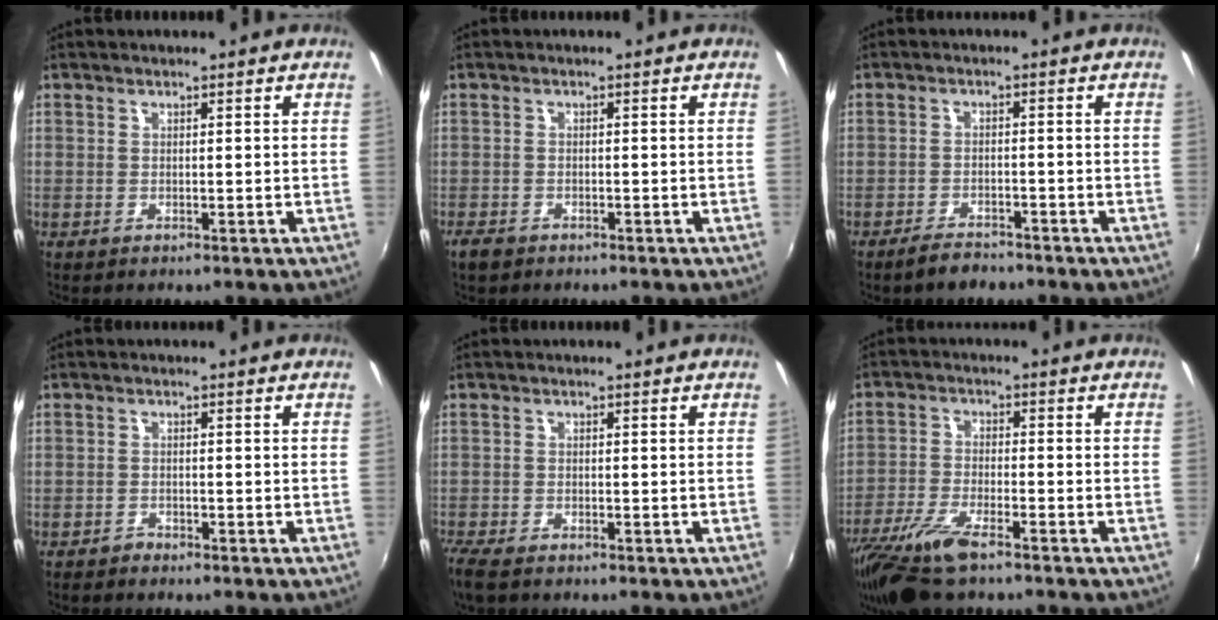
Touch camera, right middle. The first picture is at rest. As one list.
[{"total": 2.3, "force": [-1.8, 1.2, 0.8], "torque": [-0.024, -0.004, -0.035]}, {"total": 4.1, "force": [-3.5, 1.5, 1.6], "torque": [-0.044, 0.000, -0.059]}, {"total": 1.4, "force": [-1.3, 0.3, -0.1], "torque": [-0.004, -0.001, -0.026]}, {"total": 4.2, "force": [-3.4, 1.1, 2.1], "torque": [-0.057, -0.020, -0.070]}, {"total": 11.2, "force": [-8.2, 2.7, 7.1], "torque": [-0.163, -0.036, -0.160]}]